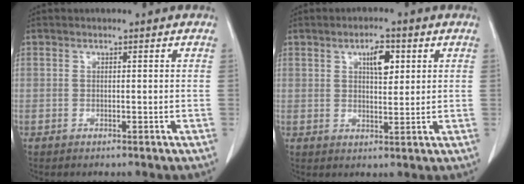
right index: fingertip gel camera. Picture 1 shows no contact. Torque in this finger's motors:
{"motor_torque": [0.27, 0.24, 0.09, 0.03]}